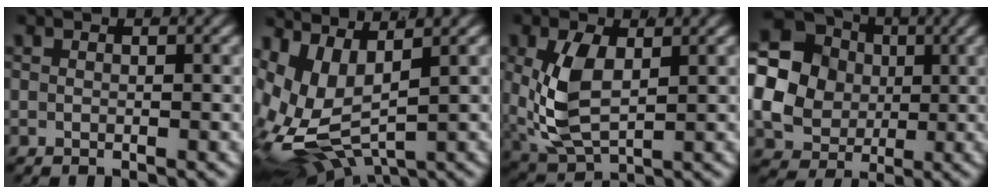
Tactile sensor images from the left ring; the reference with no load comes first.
{"total": 12.7, "force": [-1.1, 10.4, 7.2], "torque": [-0.195, -0.060, 0.001]}
{"total": 5.5, "force": [0.6, 3.5, 4.2], "torque": [-0.111, -0.019, 0.025]}
{"total": 18.0, "force": [2.5, 15.8, 8.2], "torque": [-0.214, -0.038, 0.037]}